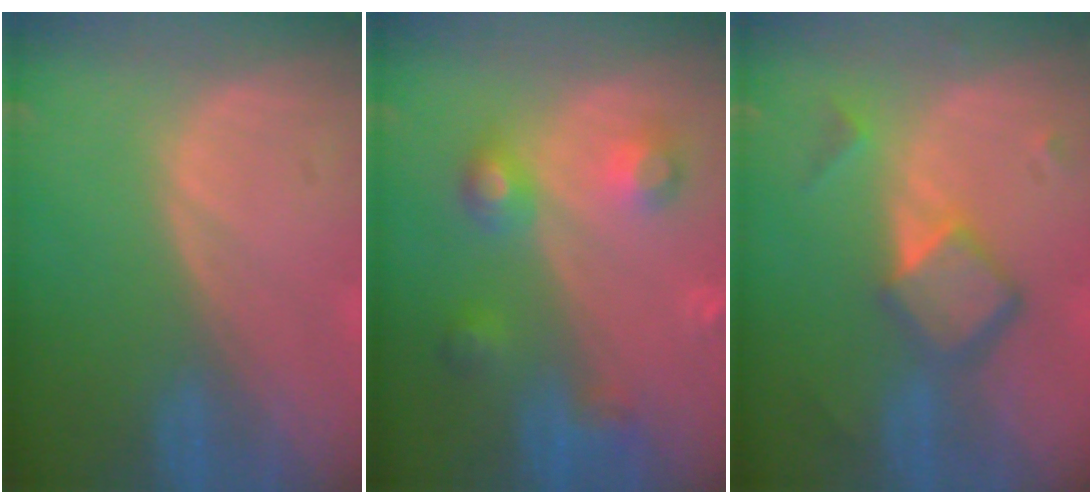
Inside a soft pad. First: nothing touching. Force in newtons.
{"total": 6.0, "press": 6.0, "slide": 0.3}
{"total": 6.6, "press": 5.7, "slide": 3.3}